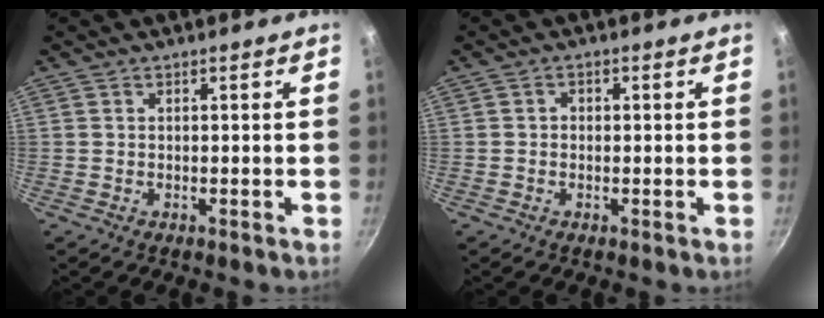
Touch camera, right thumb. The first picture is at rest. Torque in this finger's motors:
{"motor_torque": [-0.44, -0.15, -0.15, 0.26, 0.06]}